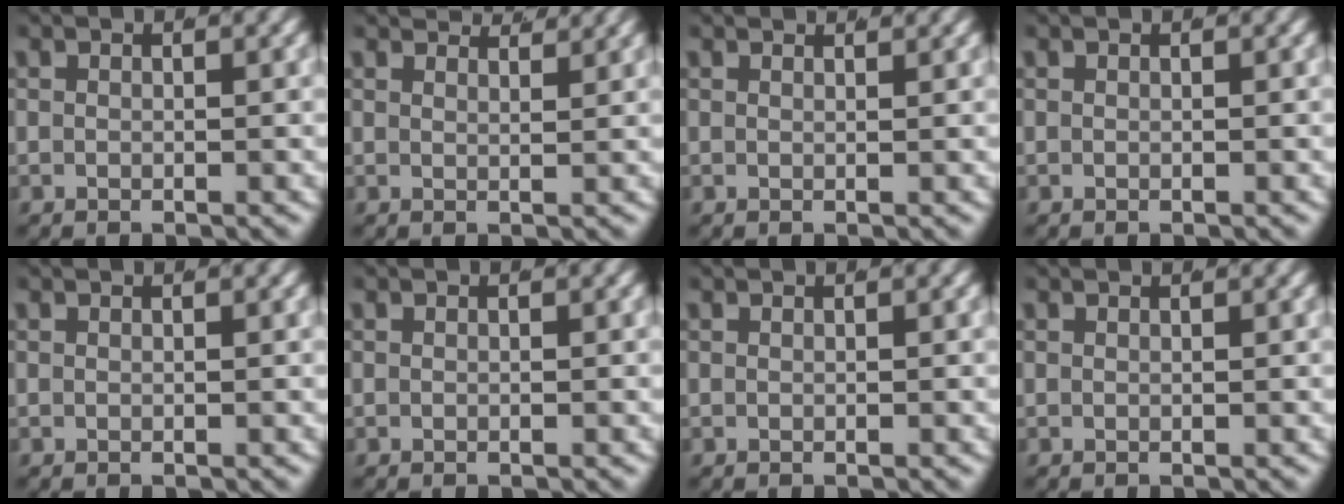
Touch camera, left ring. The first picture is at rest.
{"total": 3.3, "force": [3.2, -0.3, 0.7], "torque": [-0.005, -0.003, 0.051]}
{"total": 1.4, "force": [1.3, -0.4, 0.3], "torque": [0.004, -0.002, 0.021]}
{"total": 0.0}
{"total": 0.0}
{"total": 0.0}
{"total": 0.0}
{"total": 0.5, "force": [0.4, -0.3, 0.0], "torque": [0.007, 0.001, 0.006]}